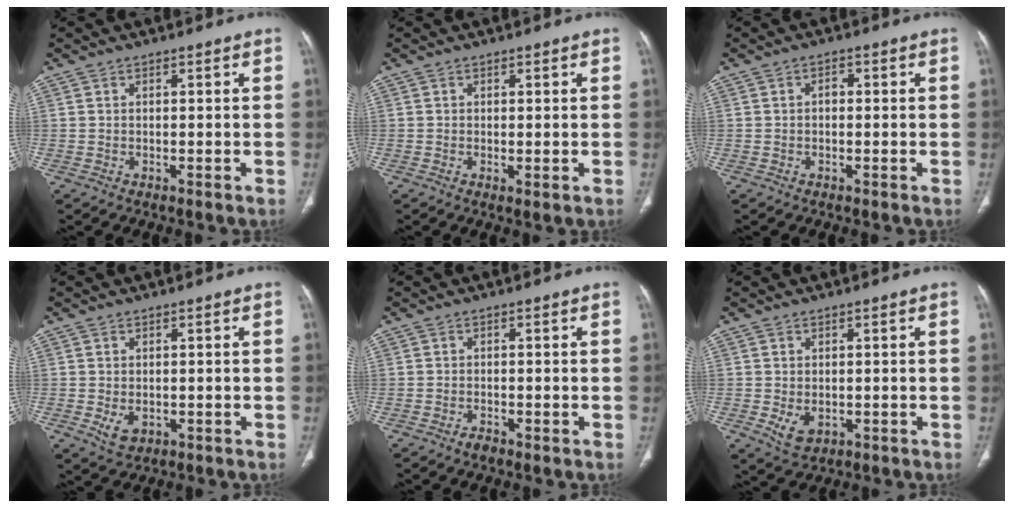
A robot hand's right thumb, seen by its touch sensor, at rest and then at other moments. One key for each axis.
{"total": 1.1, "fx": 0.0, "fy": 0.4, "fz": 1.0, "tx": -0.018, "ty": -0.006, "tz": 0.003}
{"total": 1.6, "fx": 0.0, "fy": 1.0, "fz": 1.2, "tx": -0.015, "ty": 0.006, "tz": -0.003}
{"total": 3.4, "fx": -0.7, "fy": 2.4, "fz": 2.3, "tx": -0.035, "ty": -0.002, "tz": -0.001}
{"total": 1.5, "fx": -1.0, "fy": 0.7, "fz": 0.8, "tx": -0.017, "ty": 0.004, "tz": -0.018}
{"total": 4.0, "fx": -0.8, "fy": 2.8, "fz": 2.8, "tx": -0.046, "ty": -0.004, "tz": 0.000}